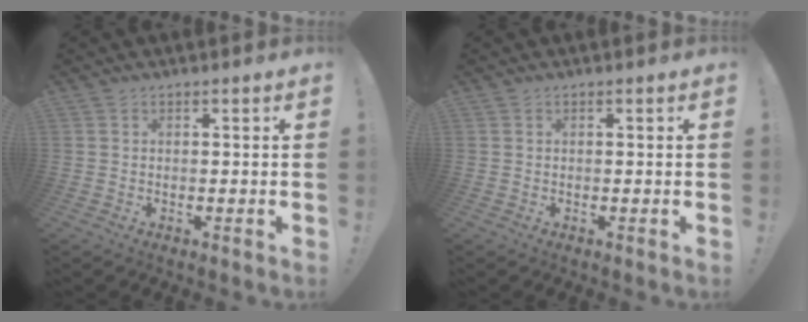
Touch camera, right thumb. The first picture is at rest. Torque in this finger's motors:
{"motor_torque": [-0.05, 0.11, 0.01, -0.04, 0.03]}